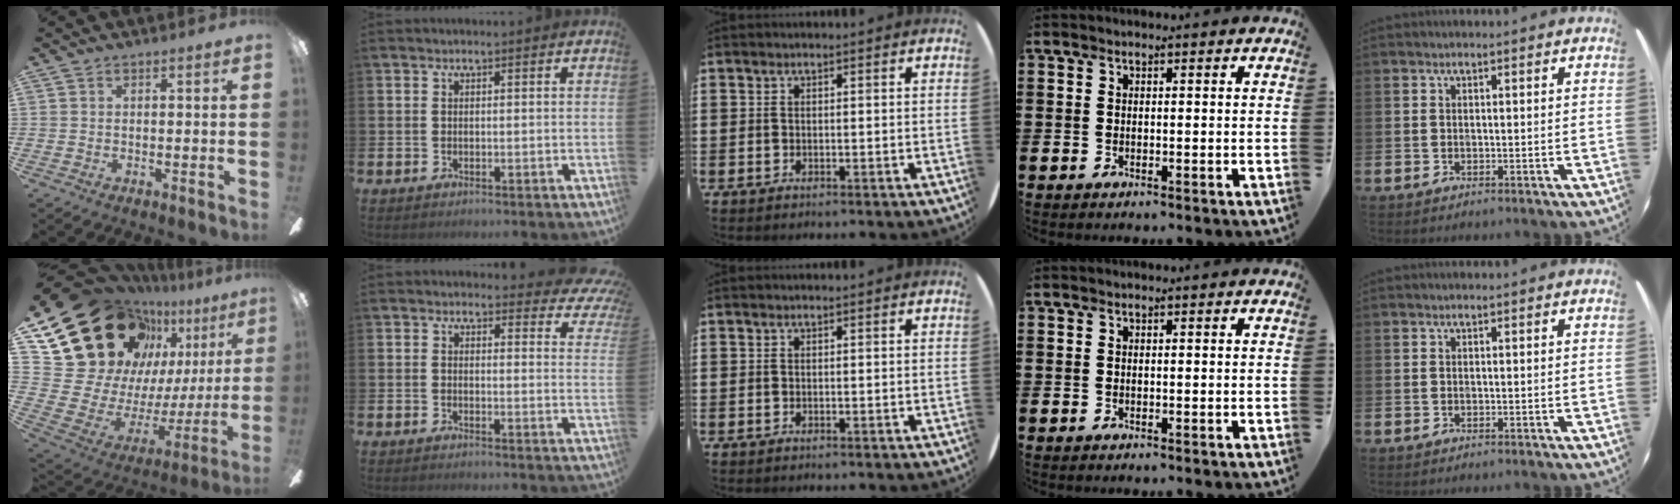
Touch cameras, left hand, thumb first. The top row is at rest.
{"thumb": {"total": 27.9, "force": [15.3, 19.2, 13.2], "torque": [-0.207, -0.128, 0.323]}, "index": {"total": 2.7, "force": [2.3, 1.3, 0.3], "torque": [0.002, -0.017, 0.035]}}